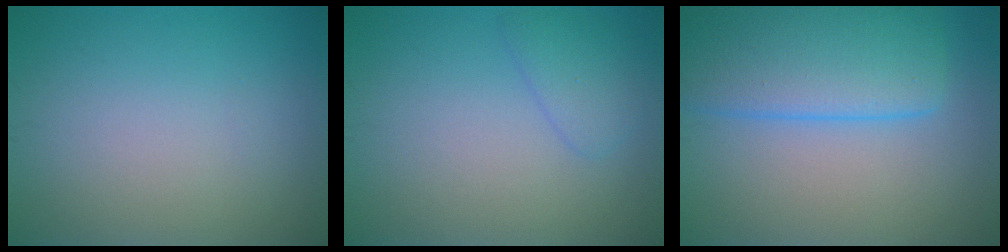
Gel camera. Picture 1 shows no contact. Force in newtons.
{"total": 1.8, "press": 1.8, "slide": 0.2}
{"total": 7.9, "press": 7.8, "slide": 0.5}